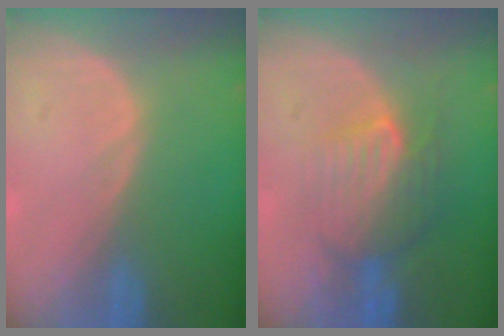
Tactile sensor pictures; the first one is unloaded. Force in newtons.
{"total": 7.5, "press": 7.3, "slide": 1.6}